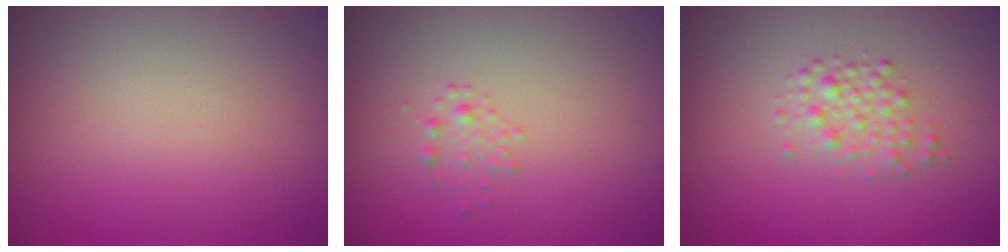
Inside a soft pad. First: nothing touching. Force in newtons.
{"total": 1.0, "press": 1.0, "slide": 0.0}
{"total": 2.1, "press": 2.1, "slide": 0.0}